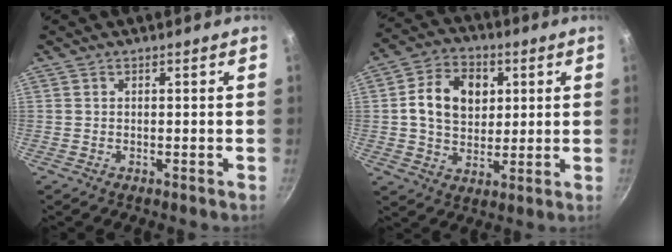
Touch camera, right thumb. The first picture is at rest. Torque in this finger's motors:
{"motor_torque": [-0.90, 1.43, 0.56, -0.36, 0.09]}